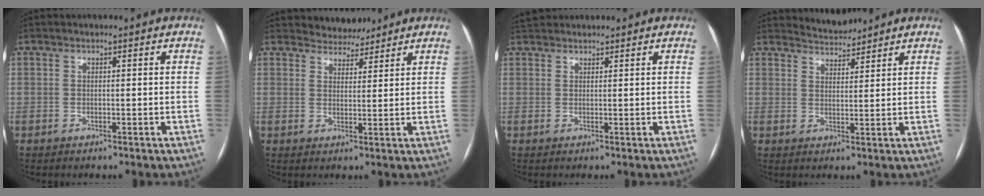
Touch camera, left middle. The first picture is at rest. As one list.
[{"total": 4.1, "force": [3.9, 1.4, -0.1], "torque": [0.000, 0.006, 0.061]}, {"total": 3.4, "force": [3.2, 1.0, 0.7], "torque": [-0.017, 0.035, 0.059]}, {"total": 3.4, "force": [3.4, 0.0, -0.6], "torque": [0.002, 0.004, 0.065]}]